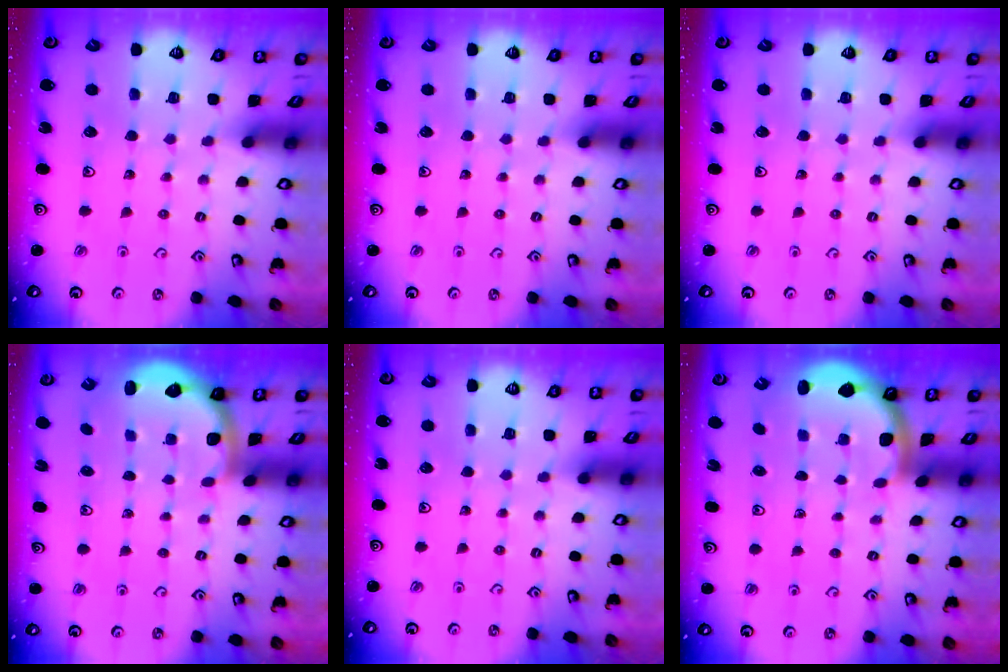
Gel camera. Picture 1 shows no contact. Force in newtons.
{"total": 0.0}
{"total": 0.0}
{"total": 2.2, "press": 2.1, "slide": 0.8}
{"total": 0.0}
{"total": 1.8, "press": 1.8, "slide": 0.3}